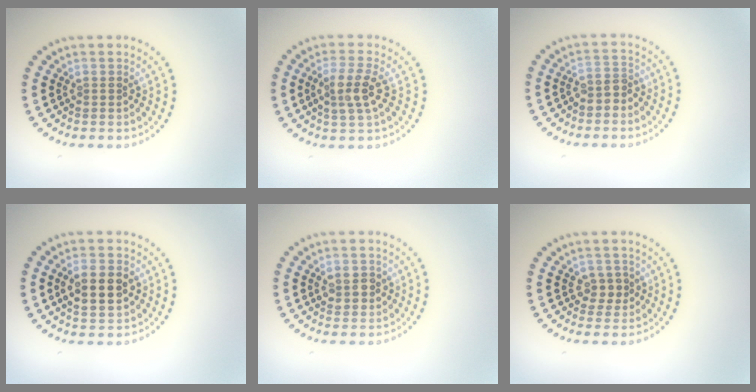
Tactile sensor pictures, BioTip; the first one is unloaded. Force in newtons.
{"total": 3.1, "press": 2.8, "slide": 1.3}
{"total": 1.8, "press": 1.5, "slide": 0.9}
{"total": 4.3, "press": 4.3, "slide": 0.3}
{"total": 1.9, "press": 1.9, "slide": 0.3}
{"total": 1.7, "press": 1.6, "slide": 0.6}